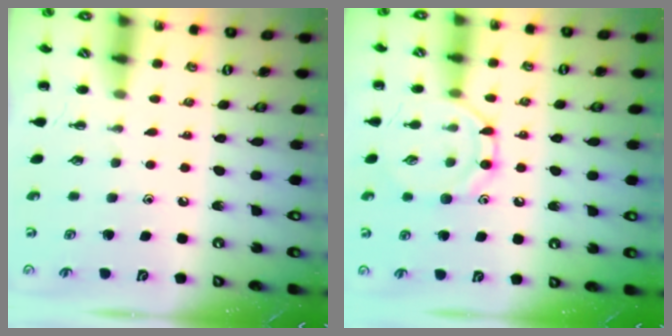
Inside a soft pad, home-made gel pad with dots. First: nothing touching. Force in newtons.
{"total": 10.0, "press": 10.0, "slide": 0.9}